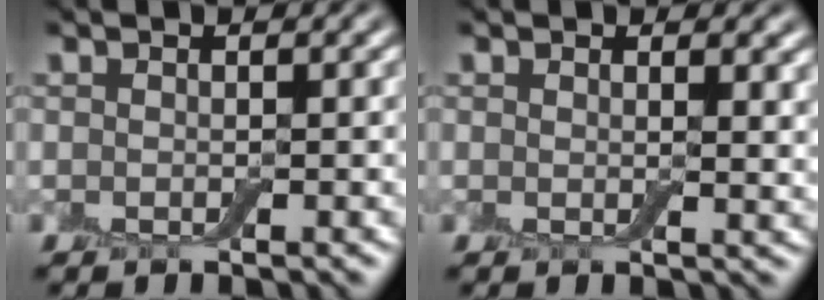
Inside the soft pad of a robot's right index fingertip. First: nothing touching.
{"total": 1.7, "force": [0.7, 1.0, 1.2], "torque": [-0.017, -0.004, 0.011]}